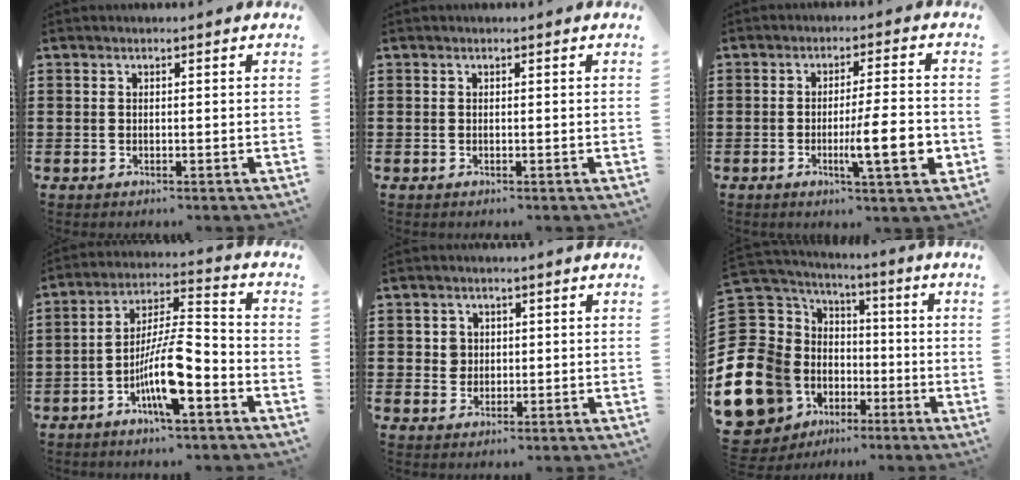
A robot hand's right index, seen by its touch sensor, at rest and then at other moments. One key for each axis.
{"total": 0.0}
{"total": 10.0, "fx": -2.4, "fy": 1.4, "fz": 9.6, "tx": -0.137, "ty": -0.012, "tz": -0.038}
{"total": 10.5, "fx": -4.9, "fy": 2.5, "fz": 9.0, "tx": -0.185, "ty": -0.003, "tz": -0.093}
{"total": 2.1, "fx": 0.4, "fy": 2.0, "fz": 0.5, "tx": -0.019, "ty": 0.010, "tz": 0.005}
{"total": 17.0, "fx": -7.5, "fy": 13.4, "fz": 7.5, "tx": -0.216, "ty": 0.001, "tz": -0.120}